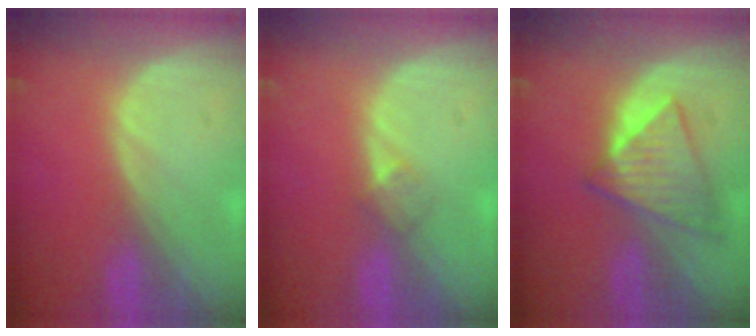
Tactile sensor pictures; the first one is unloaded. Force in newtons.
{"total": 2.0, "press": 1.6, "slide": 1.1}
{"total": 6.5, "press": 6.5, "slide": 0.7}